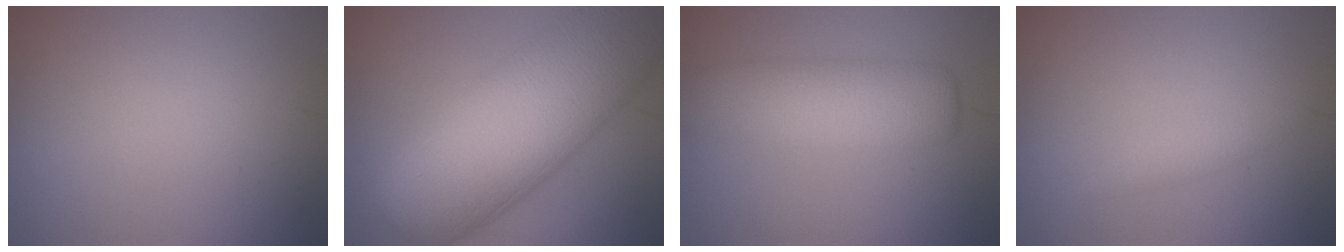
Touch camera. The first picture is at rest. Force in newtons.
{"total": 15.1, "press": 15.1, "slide": 0.7}
{"total": 6.2, "press": 6.2, "slide": 0.2}
{"total": 1.2, "press": 1.2, "slide": 0.0}